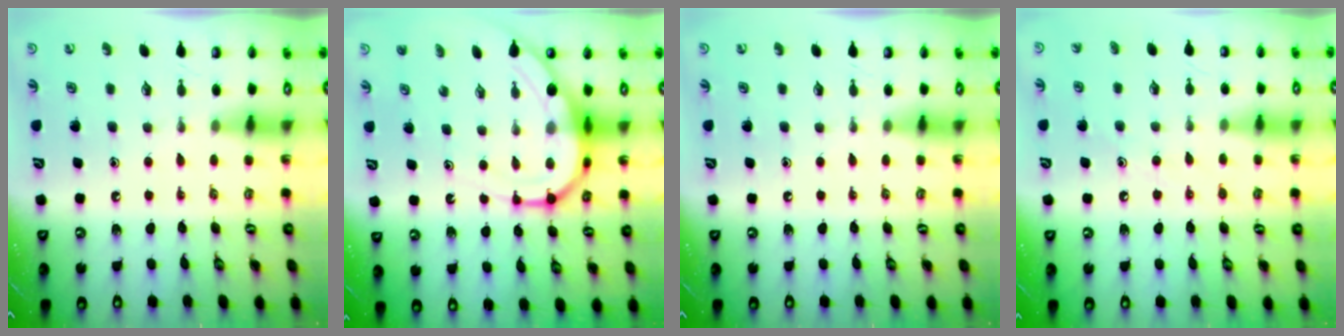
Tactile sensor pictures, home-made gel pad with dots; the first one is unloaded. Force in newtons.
{"total": 11.3, "press": 11.3, "slide": 1.1}
{"total": 0.0}
{"total": 7.0, "press": 7.0, "slide": 0.5}